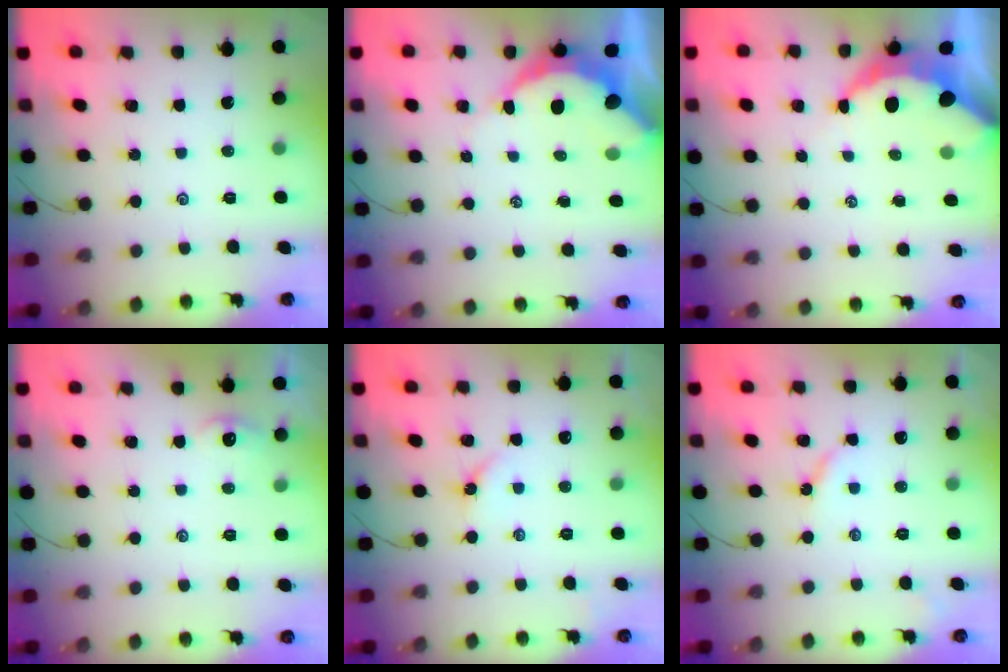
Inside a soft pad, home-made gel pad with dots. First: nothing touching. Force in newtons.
{"total": 9.5, "press": 9.4, "slide": 1.0}
{"total": 6.6, "press": 6.6, "slide": 0.7}
{"total": 2.7, "press": 2.7, "slide": 0.3}
{"total": 3.3, "press": 3.2, "slide": 0.4}
{"total": 4.1, "press": 4.1, "slide": 0.5}